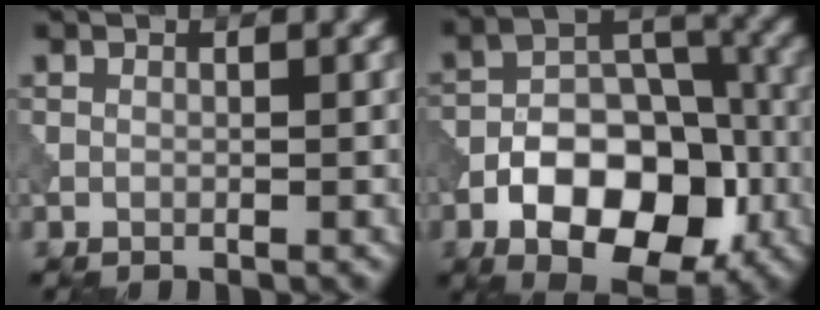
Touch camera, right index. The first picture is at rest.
{"total": 10.4, "force": [-4.4, 6.2, 7.1], "torque": [-0.112, 0.000, -0.074]}